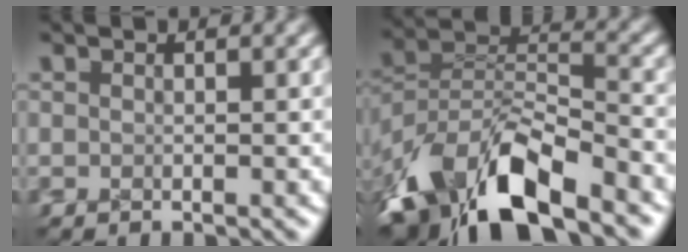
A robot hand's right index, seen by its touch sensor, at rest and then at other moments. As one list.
[{"total": 10.5, "force": [-6.6, 5.5, 6.2], "torque": [-0.106, -0.028, -0.102]}]